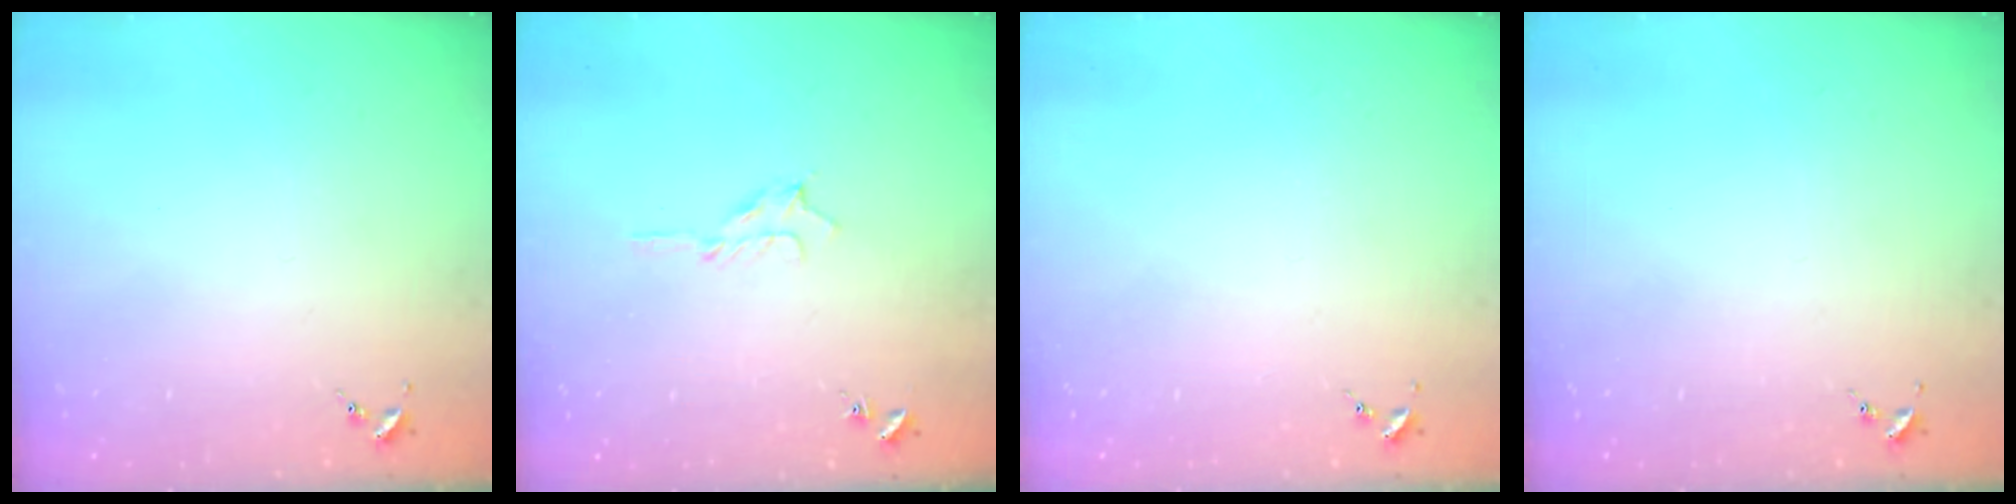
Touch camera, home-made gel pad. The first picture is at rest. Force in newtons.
{"total": 6.3, "press": 6.3, "slide": 0.7}
{"total": 0.0}
{"total": 0.0}